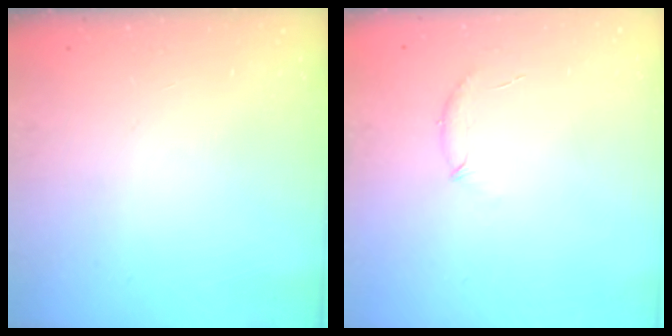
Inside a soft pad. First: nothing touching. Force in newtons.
{"total": 6.1, "press": 5.9, "slide": 1.4}